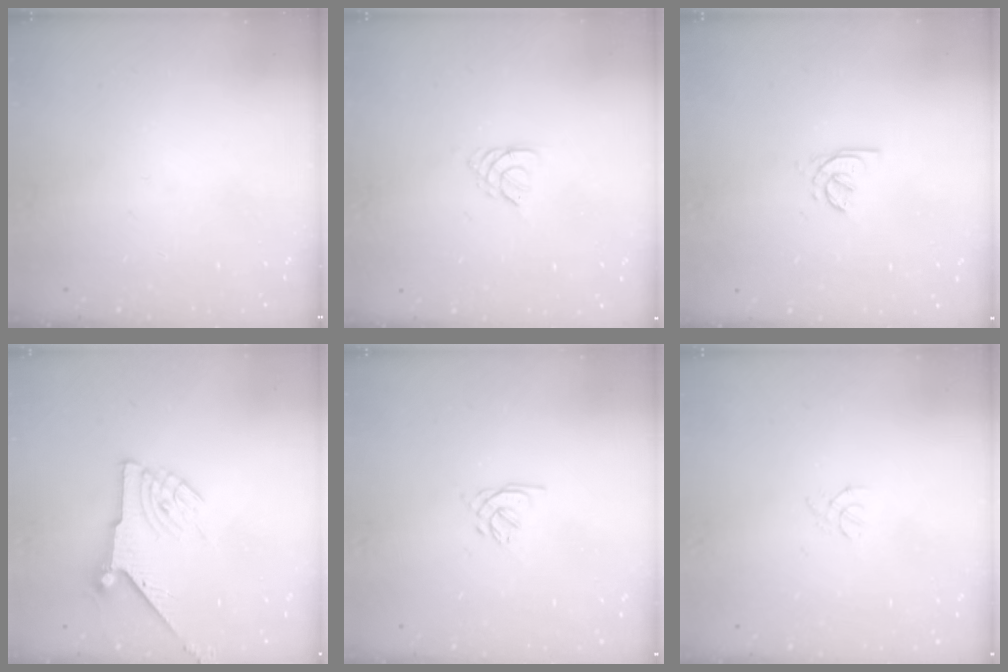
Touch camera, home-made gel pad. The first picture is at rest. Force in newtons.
{"total": 2.6, "press": 2.5, "slide": 0.5}
{"total": 2.4, "press": 2.4, "slide": 0.6}
{"total": 7.4, "press": 7.4, "slide": 0.1}
{"total": 1.6, "press": 1.5, "slide": 0.5}
{"total": 0.8, "press": 0.7, "slide": 0.3}